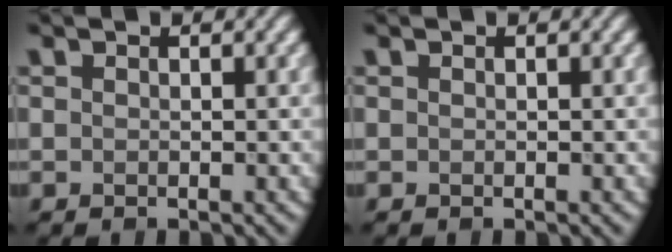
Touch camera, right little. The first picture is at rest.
{"total": 0.0}